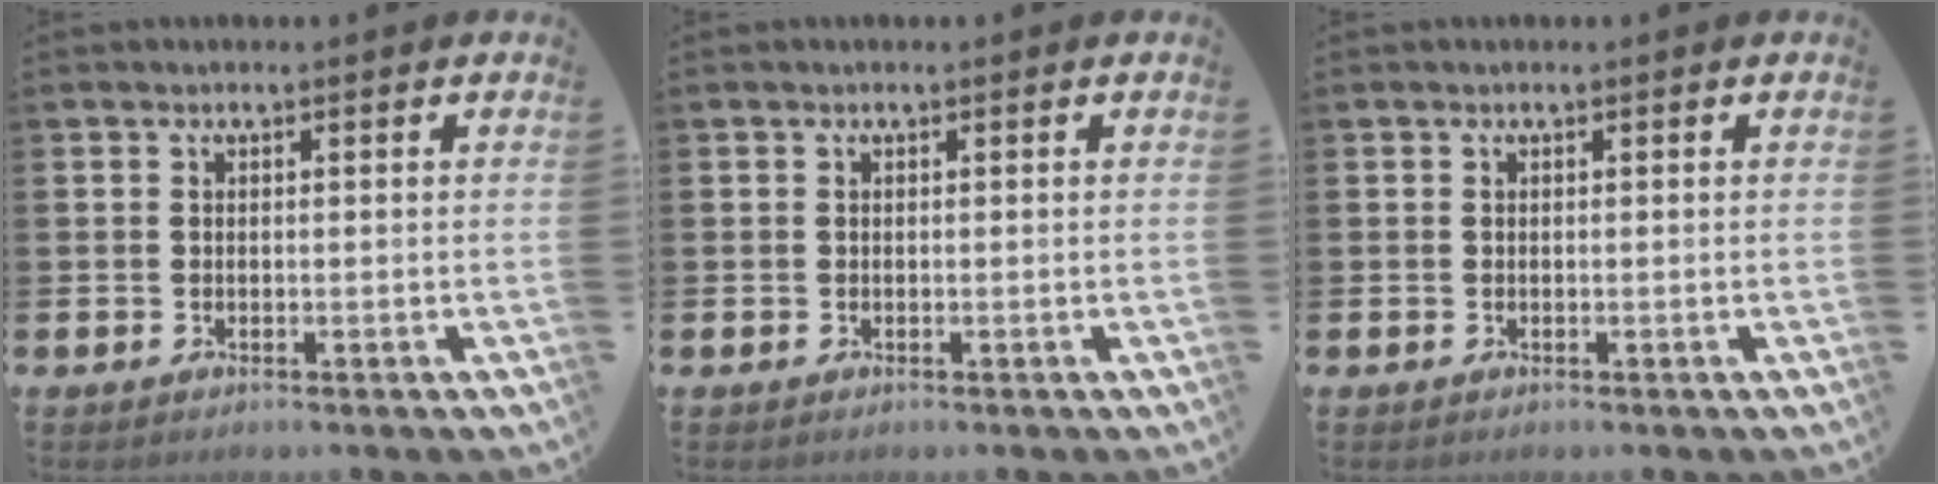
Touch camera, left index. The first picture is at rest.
{"total": 0.0}
{"total": 0.0}